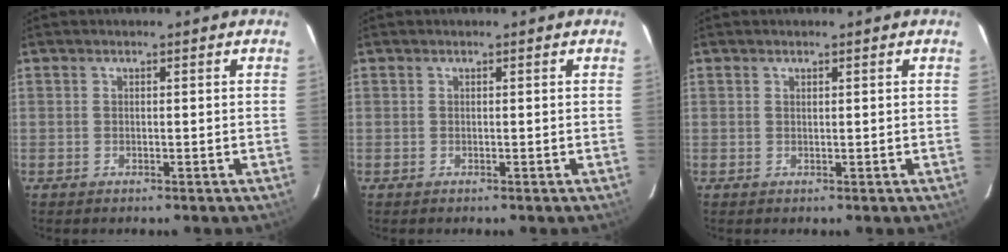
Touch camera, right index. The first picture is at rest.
{"total": 0.0}
{"total": 0.0}